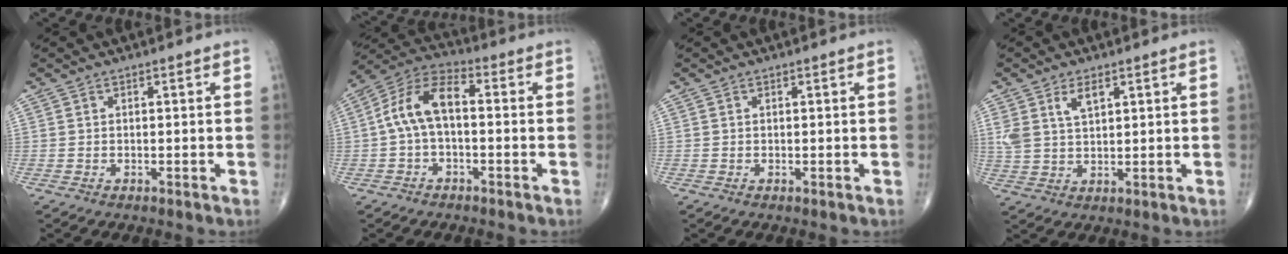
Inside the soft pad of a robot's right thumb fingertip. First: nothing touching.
{"total": 10.0, "force": [-0.2, 5.2, 8.5], "torque": [-0.163, 0.037, -0.013]}
{"total": 0.0}
{"total": 5.5, "force": [2.7, 2.8, 3.9], "torque": [-0.074, -0.007, 0.059]}